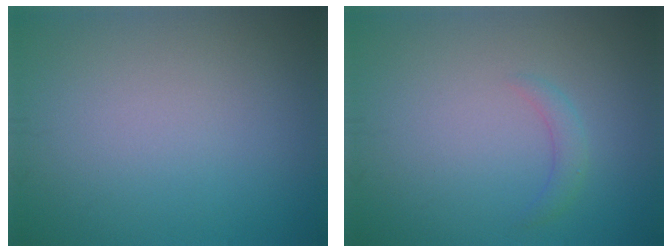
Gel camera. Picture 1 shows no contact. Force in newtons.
{"total": 1.3, "press": 1.3, "slide": 0.0}